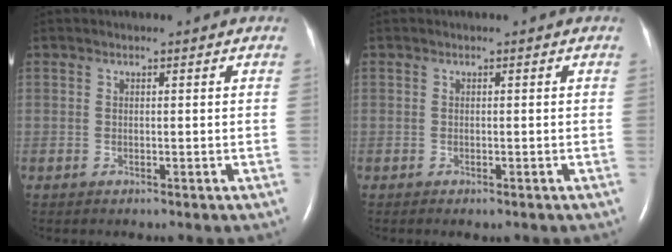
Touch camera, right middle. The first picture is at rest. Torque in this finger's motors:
{"motor_torque": [-0.10, -0.22, -0.06, 0.02]}